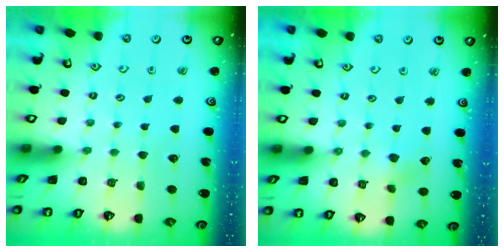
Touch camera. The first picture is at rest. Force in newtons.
{"total": 1.8, "press": 1.8, "slide": 0.2}